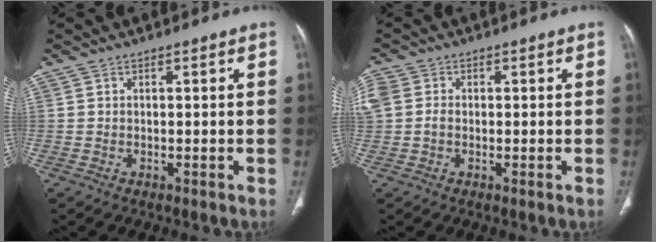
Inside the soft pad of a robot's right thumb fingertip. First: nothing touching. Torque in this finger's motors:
{"motor_torque": [0.88, 0.79, 0.93, -0.24, 0.08]}